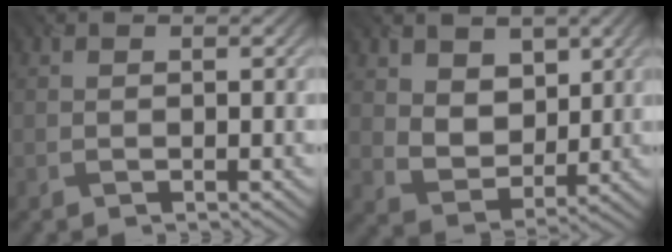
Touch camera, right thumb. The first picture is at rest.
{"total": 6.0, "force": [2.8, 4.5, 2.9], "torque": [-0.090, -0.025, 0.047]}